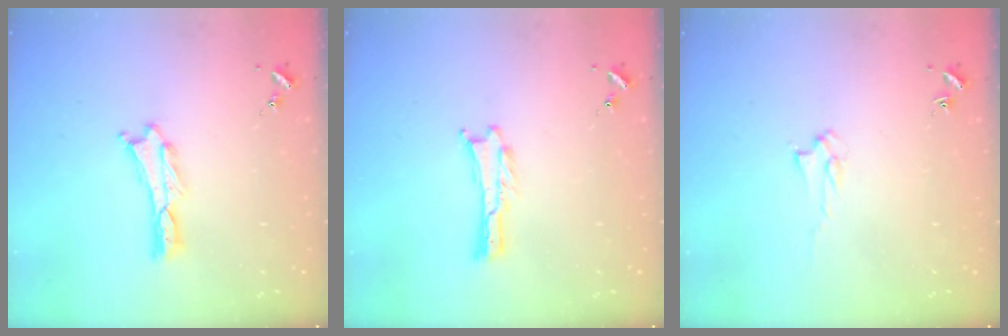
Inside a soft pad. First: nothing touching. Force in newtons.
{"total": 0.0}
{"total": 1.6, "press": 1.6, "slide": 0.2}